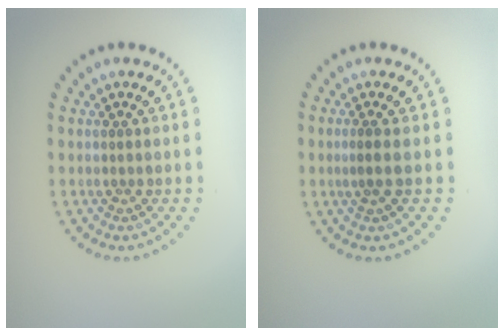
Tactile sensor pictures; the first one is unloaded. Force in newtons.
{"total": 1.1, "press": 0.8, "slide": 0.7}